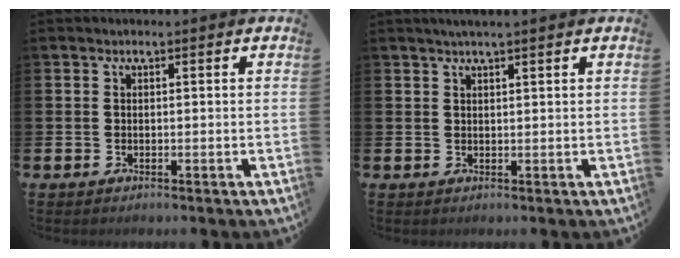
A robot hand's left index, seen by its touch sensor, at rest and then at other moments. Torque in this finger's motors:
{"motor_torque": [0.42, -0.29, 0.40, 0.13]}